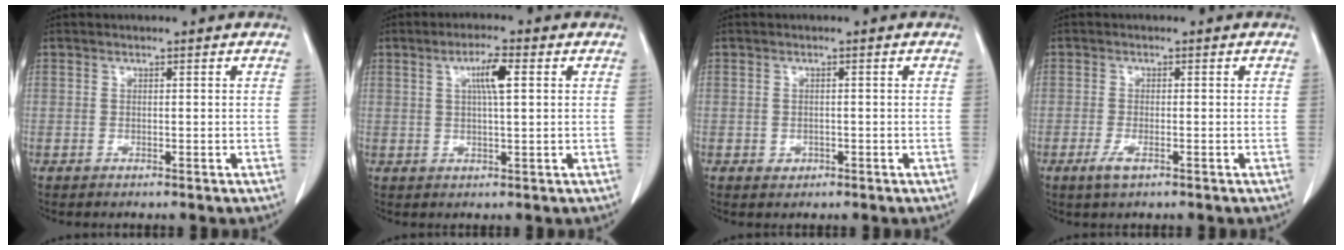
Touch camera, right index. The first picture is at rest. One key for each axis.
{"total": 4.5, "fx": 1.4, "fy": 0.4, "fz": 4.3, "tx": -0.078, "ty": 0.003, "tz": 0.023}
{"total": 1.2, "fx": -0.5, "fy": 1.0, "fz": 0.4, "tx": -0.005, "ty": 0.003, "tz": -0.003}
{"total": 2.4, "fx": -1.4, "fy": 0.6, "fz": 1.9, "tx": -0.041, "ty": -0.004, "tz": -0.025}